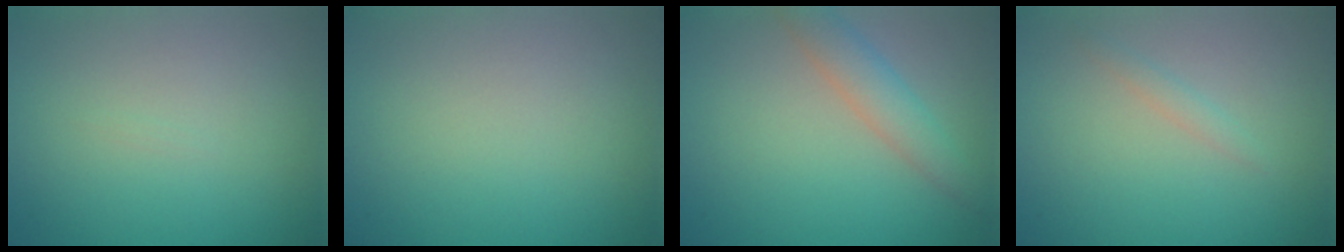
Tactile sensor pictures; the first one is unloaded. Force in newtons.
{"total": 0.0}
{"total": 2.9, "press": 2.9, "slide": 0.1}
{"total": 1.0, "press": 1.0, "slide": 0.0}